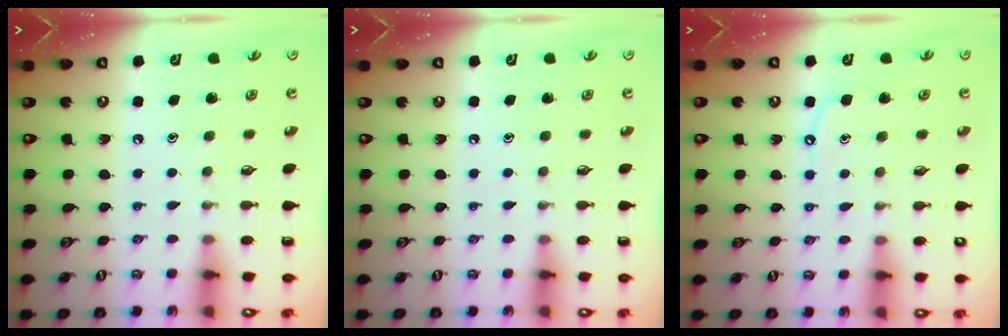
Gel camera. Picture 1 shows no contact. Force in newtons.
{"total": 0.0}
{"total": 6.8, "press": 6.7, "slide": 0.7}